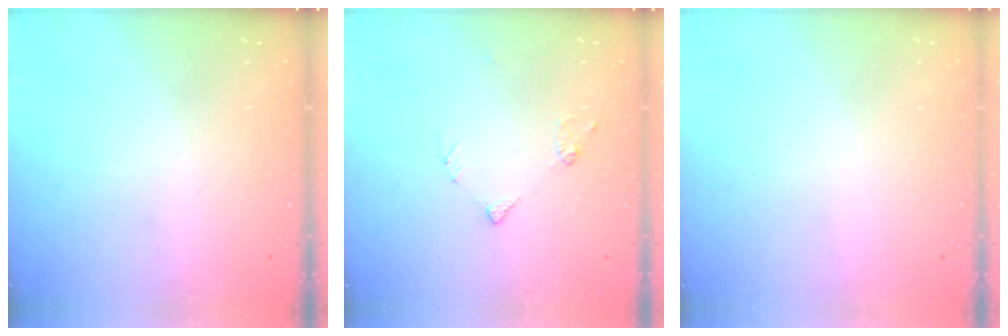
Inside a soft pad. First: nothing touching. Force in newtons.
{"total": 5.4, "press": 5.3, "slide": 0.9}
{"total": 1.8, "press": 1.8, "slide": 0.1}